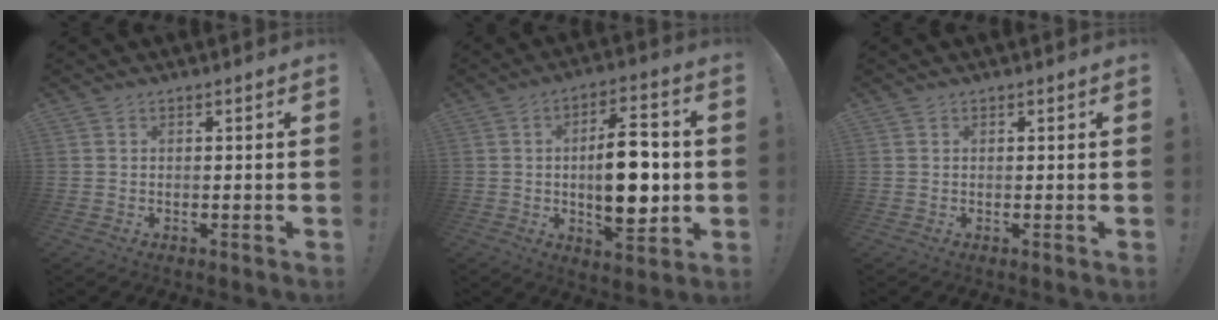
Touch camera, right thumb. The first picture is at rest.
{"total": 15.6, "force": [-0.1, 6.9, 13.9], "torque": [-0.222, 0.001, -0.011]}
{"total": 0.0}